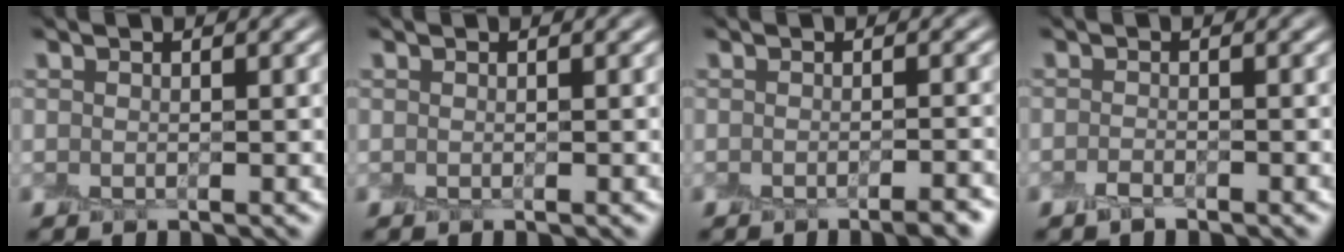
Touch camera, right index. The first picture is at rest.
{"total": 0.0}
{"total": 2.5, "force": [-1.5, 0.6, 1.9], "torque": [-0.015, 0.001, -0.025]}
{"total": 1.0, "force": [-0.7, 0.4, 0.5], "torque": [-0.012, 0.000, -0.014]}